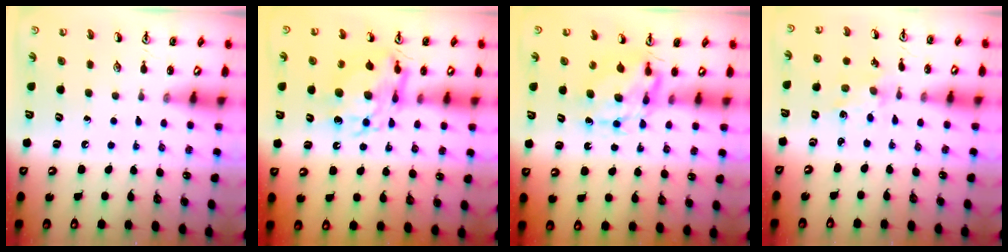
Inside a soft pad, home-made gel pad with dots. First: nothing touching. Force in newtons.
{"total": 11.4, "press": 11.3, "slide": 1.0}
{"total": 7.9, "press": 7.9, "slide": 0.6}
{"total": 1.1, "press": 1.1, "slide": 0.3}